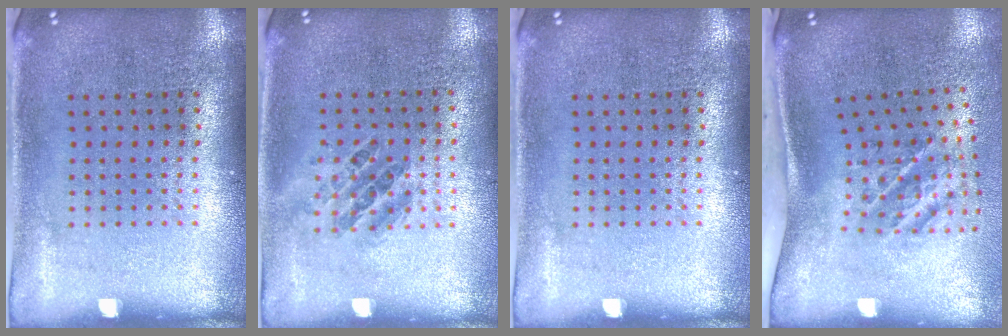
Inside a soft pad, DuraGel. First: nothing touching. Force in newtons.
{"total": 0.9, "press": 0.7, "slide": 0.4}
{"total": 0.0}
{"total": 2.4, "press": 1.3, "slide": 2.0}